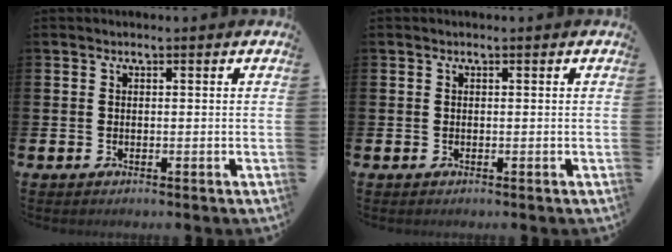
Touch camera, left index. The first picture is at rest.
{"total": 0.0}